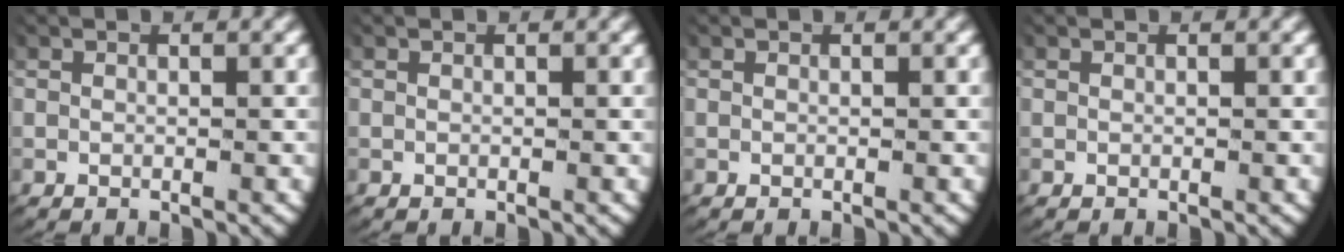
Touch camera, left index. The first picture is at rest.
{"total": 0.0}
{"total": 0.0}
{"total": 0.0}